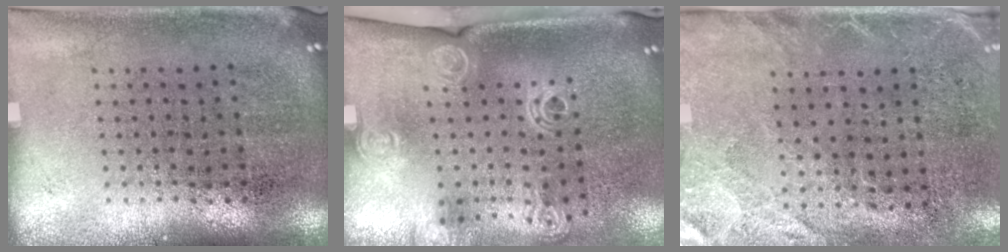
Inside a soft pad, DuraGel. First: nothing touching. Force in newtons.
{"total": 2.1, "press": 1.5, "slide": 1.4}
{"total": 2.7, "press": 2.2, "slide": 1.6}